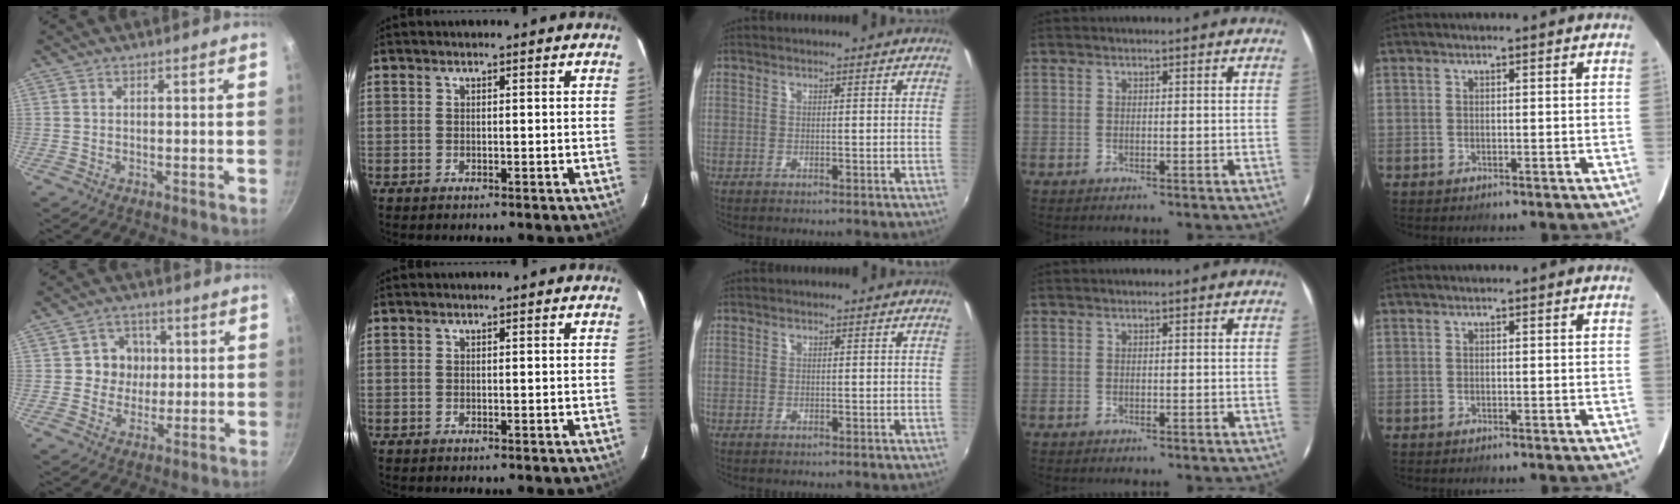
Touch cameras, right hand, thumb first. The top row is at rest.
{"thumb": {"total": 6.7, "force": [0.7, 6.4, 1.9], "torque": [0.013, 0.004, 0.002]}}